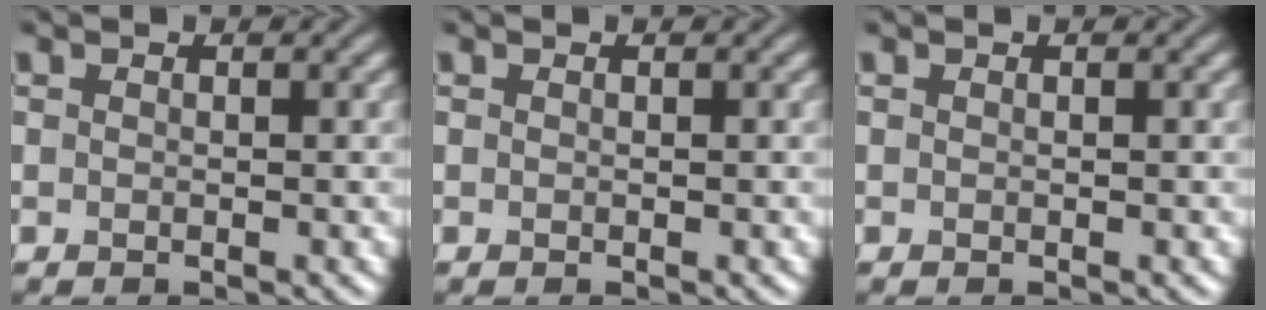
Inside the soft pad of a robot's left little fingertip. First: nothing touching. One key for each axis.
{"total": 0.0}
{"total": 0.0}